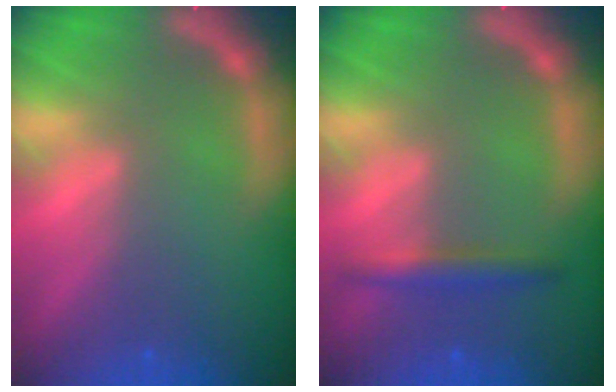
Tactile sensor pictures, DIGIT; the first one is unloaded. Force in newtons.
{"total": 2.4}